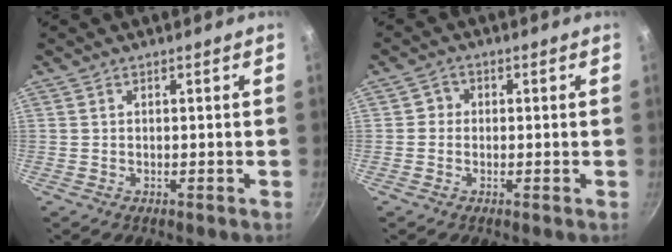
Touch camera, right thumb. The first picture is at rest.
{"total": 2.1, "force": [-0.2, 2.0, 0.7], "torque": [0.007, 0.008, -0.010]}